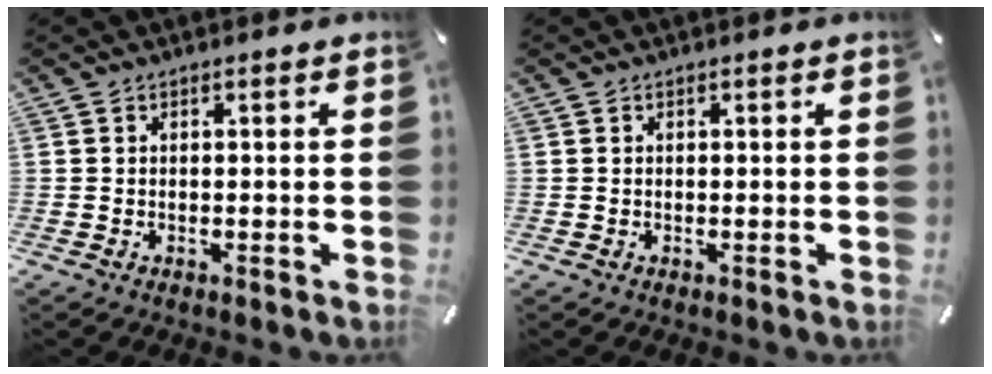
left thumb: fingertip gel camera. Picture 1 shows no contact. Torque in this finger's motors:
{"motor_torque": [0.33, -0.81, -0.43, -0.25, -0.01]}